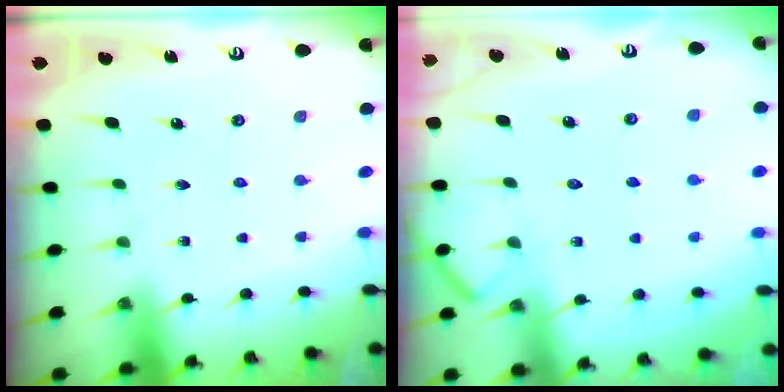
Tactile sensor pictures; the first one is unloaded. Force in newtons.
{"total": 6.7, "press": 6.7, "slide": 0.7}